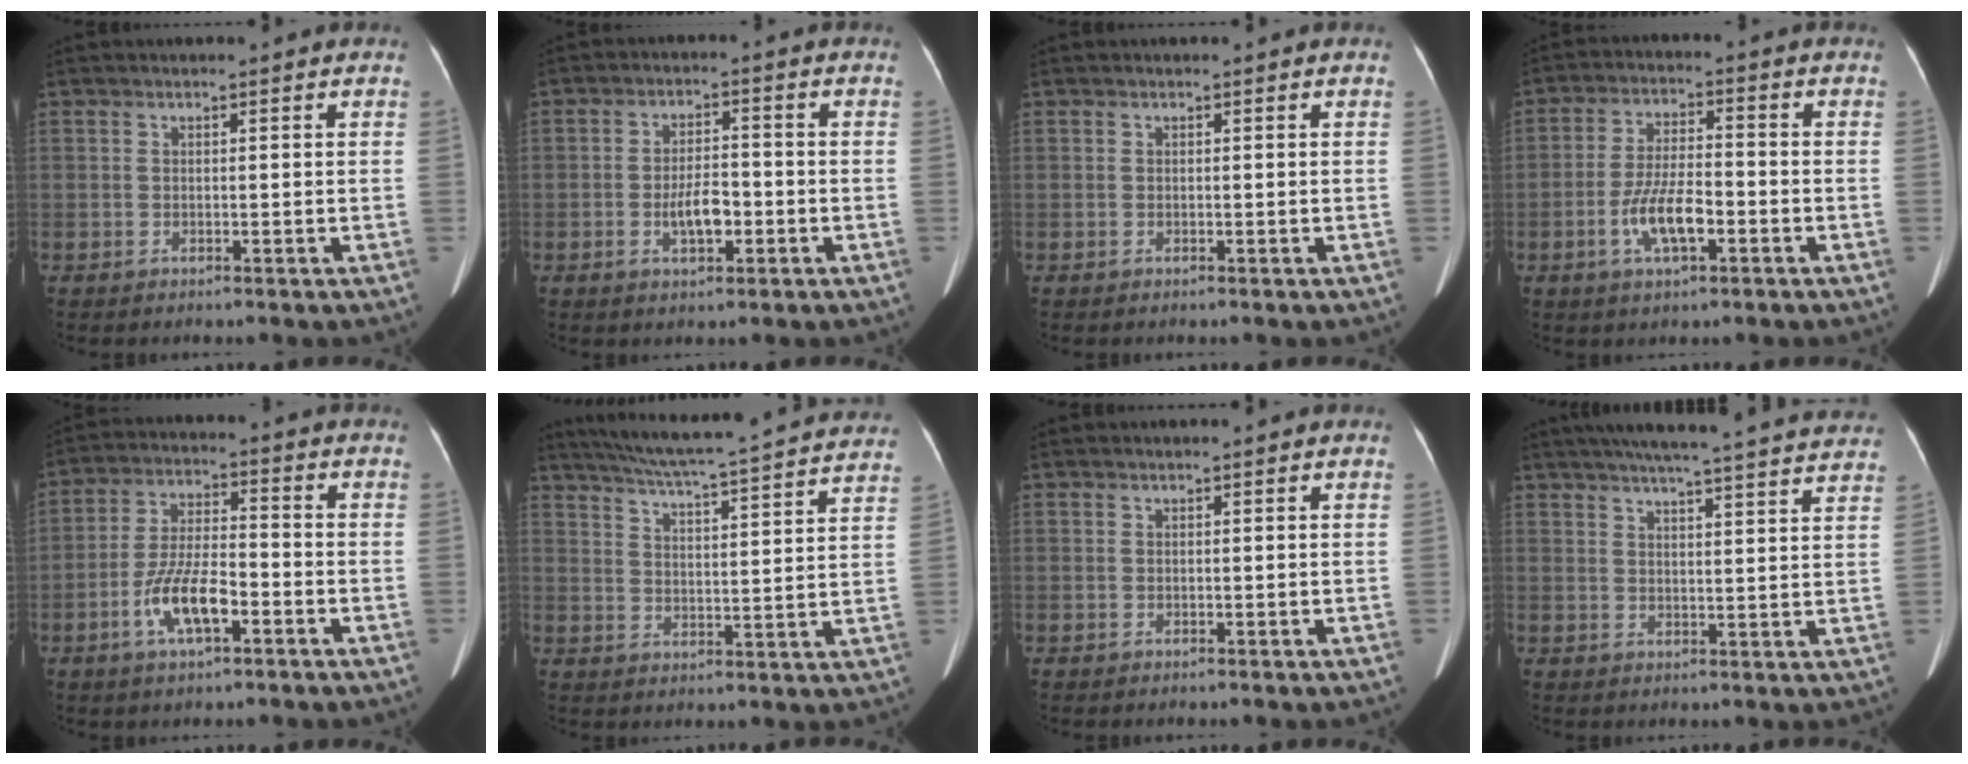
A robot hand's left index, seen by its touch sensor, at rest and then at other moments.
{"total": 4.9, "force": [-1.7, 2.0, 4.2], "torque": [-0.075, -0.003, -0.030]}
{"total": 0.0}
{"total": 7.5, "force": [-2.9, 2.2, 6.6], "torque": [-0.132, -0.005, -0.054]}
{"total": 8.7, "force": [-3.8, 2.5, 7.3], "torque": [-0.148, -0.004, -0.071]}
{"total": 26.6, "force": [24.4, 1.2, 10.5], "torque": [-0.176, -0.035, 0.308]}
{"total": 0.8, "force": [0.7, 0.0, 0.4], "torque": [-0.003, 0.009, 0.012]}
{"total": 26.3, "force": [23.9, 1.9, 10.8], "torque": [-0.168, -0.017, 0.291]}